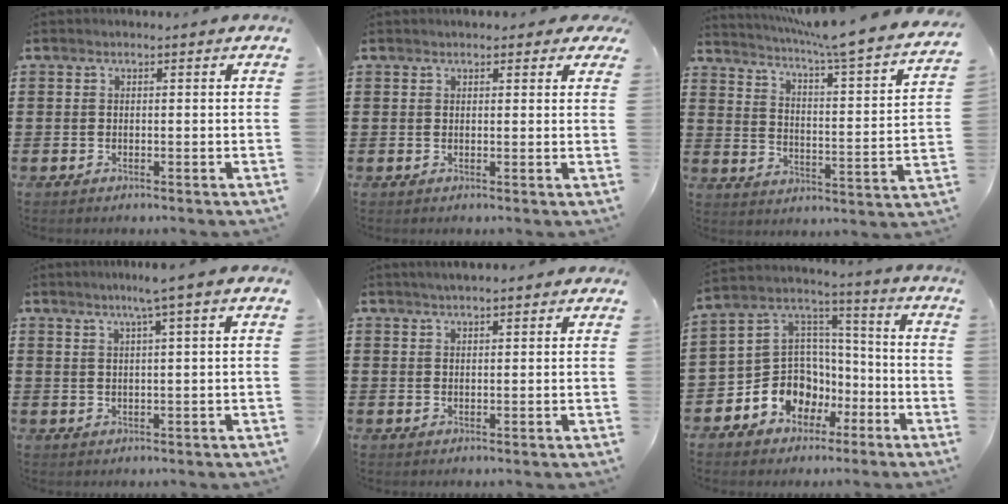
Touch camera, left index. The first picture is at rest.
{"total": 1.4, "force": [1.2, 0.6, 0.5], "torque": [-0.012, 0.005, 0.022]}
{"total": 6.2, "force": [5.2, -1.1, 3.0], "torque": [-0.073, -0.053, 0.078]}
{"total": 3.5, "force": [1.9, -0.7, 2.8], "torque": [-0.056, -0.002, 0.030]}
{"total": 1.9, "force": [1.7, 0.3, 0.9], "torque": [-0.020, 0.007, 0.030]}
{"total": 9.4, "force": [-4.6, 8.2, 1.2], "torque": [-0.062, 0.009, -0.084]}